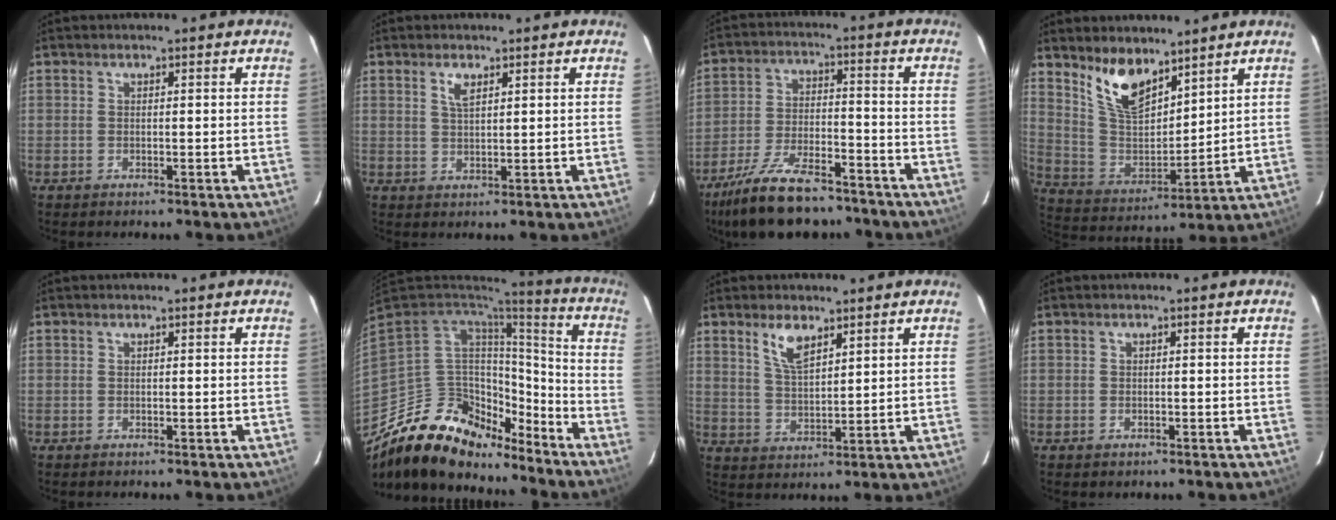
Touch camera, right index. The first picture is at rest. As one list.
[{"total": 2.7, "force": [1.5, 1.1, 2.0], "torque": [-0.037, 0.001, 0.029]}, {"total": 17.6, "force": [-14.2, 6.0, 8.6], "torque": [-0.180, -0.020, -0.232]}, {"total": 12.0, "force": [8.5, 5.1, 6.8], "torque": [-0.133, -0.002, 0.175]}, {"total": 0.0}, {"total": 20.8, "force": [-15.3, 11.0, 8.8], "torque": [-0.192, 0.017, -0.250]}, {"total": 6.0, "force": [3.8, 2.3, 4.0], "torque": [-0.074, 0.001, 0.078]}, {"total": 1.2, "force": [-0.6, 0.9, 0.3], "torque": [-0.006, -0.001, -0.006]}]